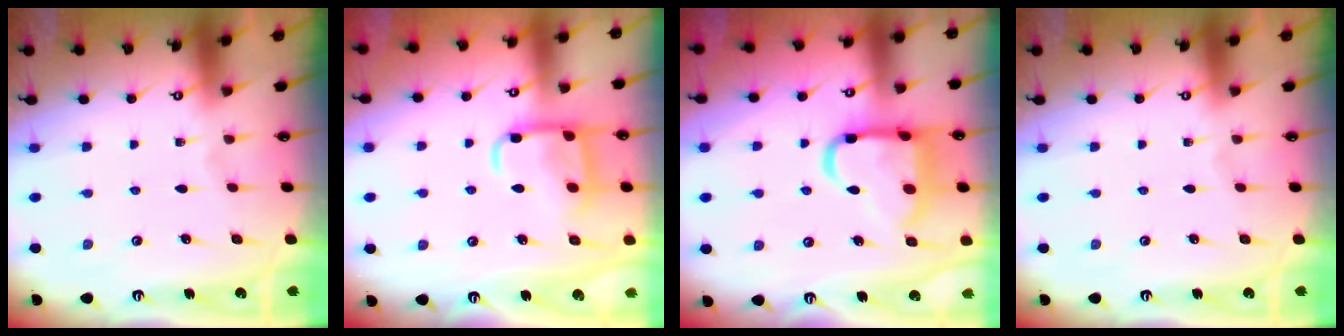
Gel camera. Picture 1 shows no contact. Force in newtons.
{"total": 12.1, "press": 12.1, "slide": 1.1}
{"total": 16.9, "press": 16.8, "slide": 1.8}
{"total": 0.0}